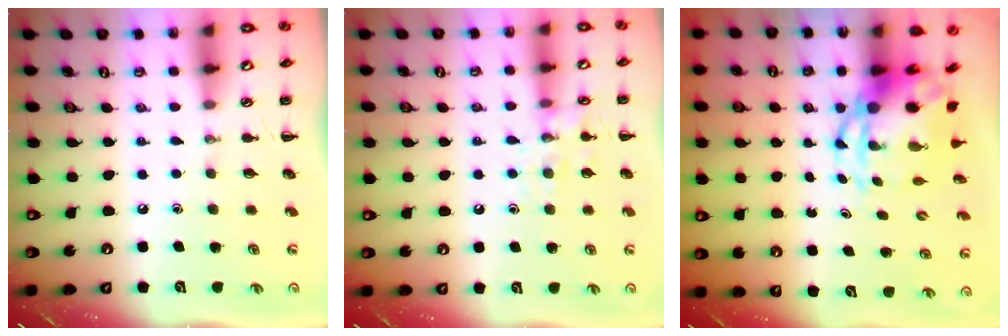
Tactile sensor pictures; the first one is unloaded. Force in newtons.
{"total": 9.5, "press": 9.5, "slide": 0.6}
{"total": 7.5, "press": 7.3, "slide": 2.0}